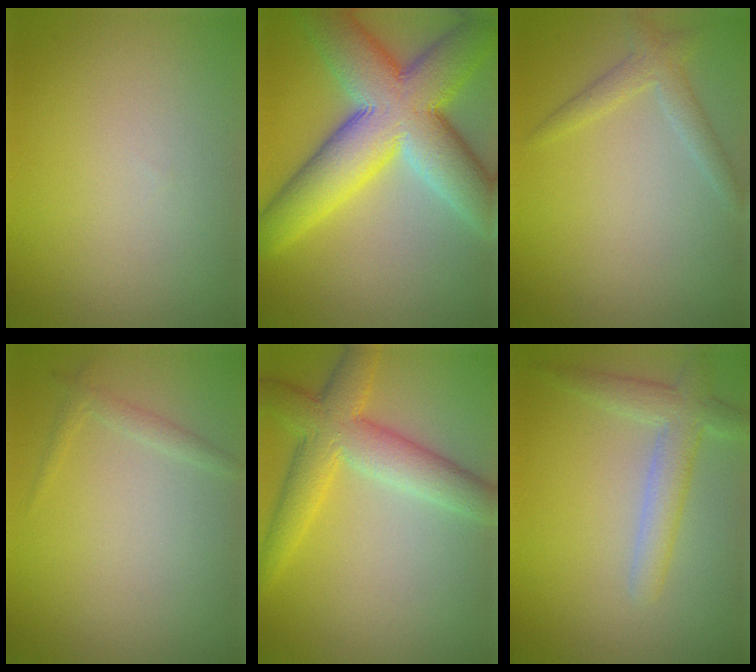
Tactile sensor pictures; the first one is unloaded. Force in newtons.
{"total": 13.0, "press": 13.0, "slide": 0.8}
{"total": 2.0, "press": 2.0, "slide": 0.1}
{"total": 1.0, "press": 1.0, "slide": 0.0}
{"total": 6.2, "press": 6.2, "slide": 0.3}
{"total": 3.4, "press": 3.4, "slide": 0.3}